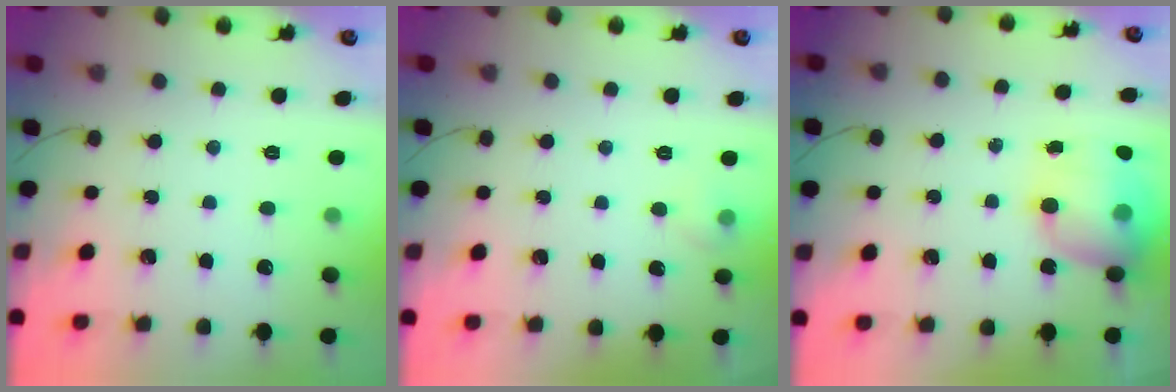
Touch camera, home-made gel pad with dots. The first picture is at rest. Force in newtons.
{"total": 6.8, "press": 4.2, "slide": 5.3}
{"total": 13.2, "press": 12.8, "slide": 3.4}